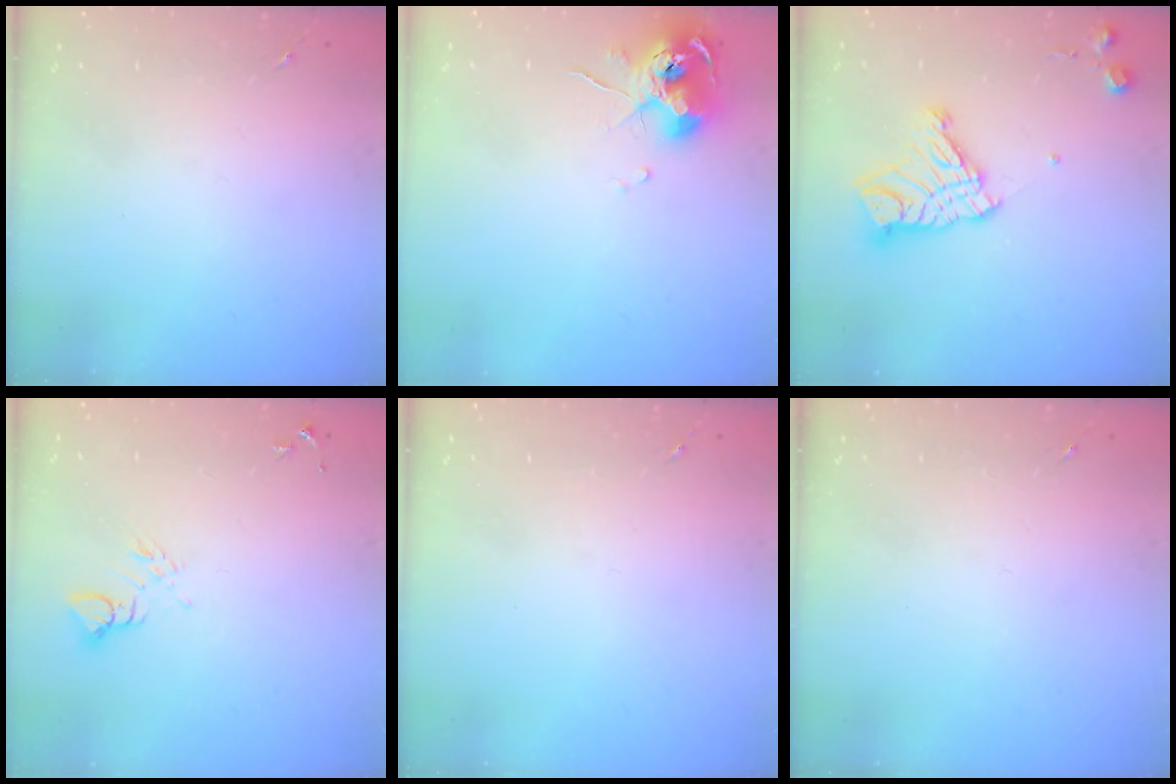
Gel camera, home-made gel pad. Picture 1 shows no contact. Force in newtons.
{"total": 10.3, "press": 10.2, "slide": 1.5}
{"total": 14.5, "press": 14.5, "slide": 1.3}
{"total": 5.0, "press": 4.9, "slide": 0.5}
{"total": 0.0}
{"total": 0.0}